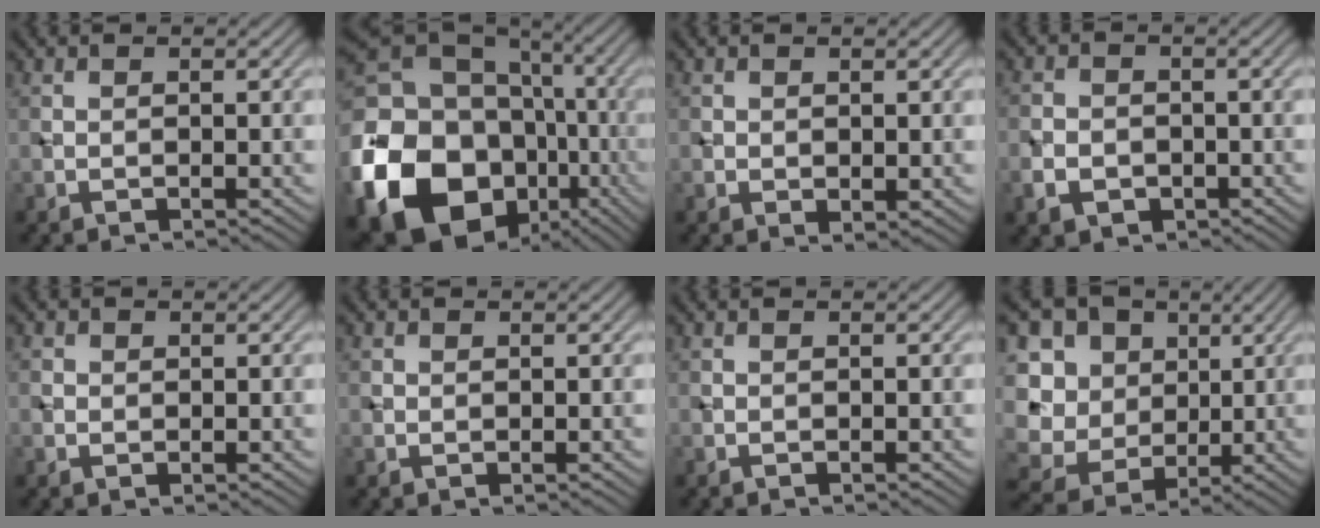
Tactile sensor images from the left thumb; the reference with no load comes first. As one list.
[{"total": 24.3, "force": [-7.8, 19.7, 12.0], "torque": [-0.288, -0.058, -0.155]}, {"total": 1.2, "force": [0.2, 0.9, 0.8], "torque": [-0.015, -0.006, 0.008]}, {"total": 3.9, "force": [-1.7, 3.0, 1.8], "torque": [-0.041, -0.008, -0.037]}, {"total": 1.2, "force": [0.2, 1.1, 0.3], "torque": [-0.006, -0.003, 0.001]}, {"total": 0.8, "force": [0.3, 0.7, 0.2], "torque": [-0.003, -0.003, 0.006]}, {"total": 0.0}, {"total": 15.4, "force": [2.5, 13.4, 7.1], "torque": [-0.255, 0.017, 0.060]}]